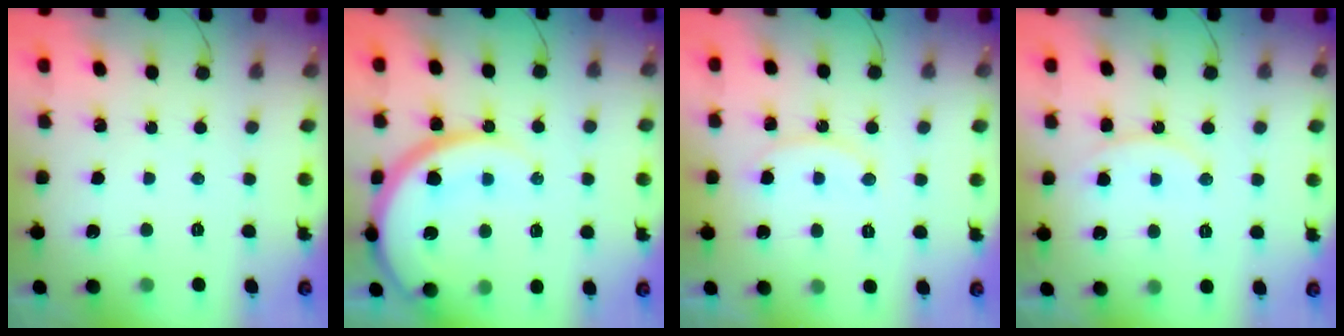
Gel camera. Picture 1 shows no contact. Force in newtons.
{"total": 16.6, "press": 16.5, "slide": 1.8}
{"total": 9.1, "press": 9.1, "slide": 0.1}
{"total": 9.4, "press": 9.3, "slide": 0.7}